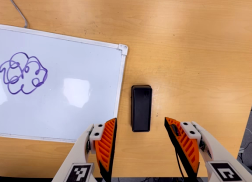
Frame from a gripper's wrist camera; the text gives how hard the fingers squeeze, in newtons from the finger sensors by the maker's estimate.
{"total": 0.0}